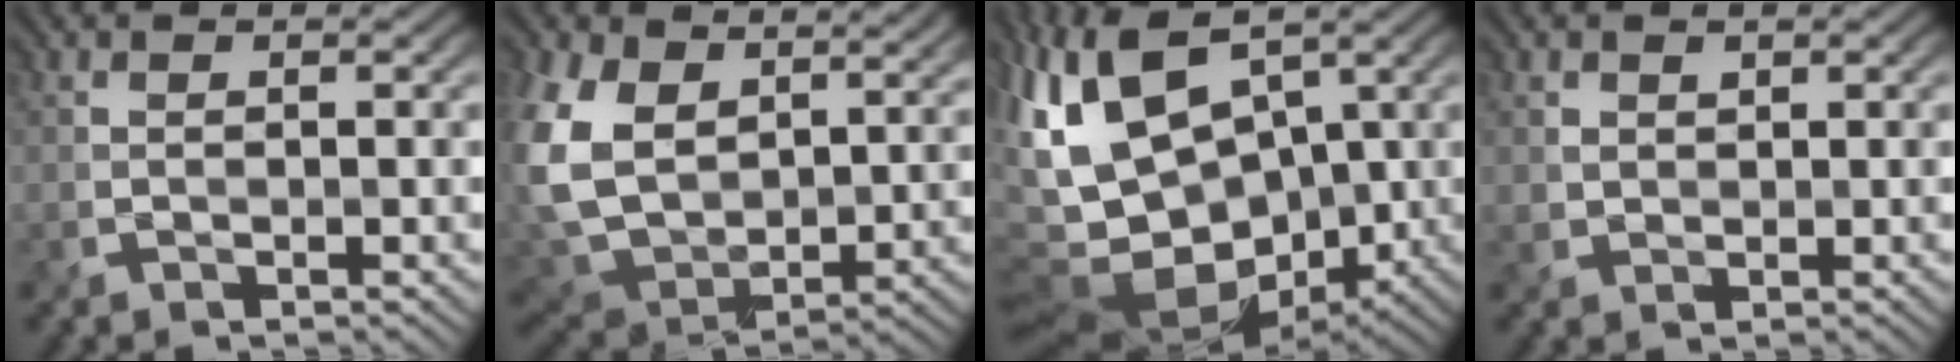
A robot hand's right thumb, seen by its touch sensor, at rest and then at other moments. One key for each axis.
{"total": 14.5, "fx": 6.3, "fy": 8.9, "fz": 9.5, "tx": -0.251, "ty": 0.004, "tz": 0.120}
{"total": 15.7, "fx": 2.2, "fy": 9.2, "fz": 12.4, "tx": -0.270, "ty": -0.011, "tz": 0.056}
{"total": 1.1, "fx": 0.8, "fy": 0.8, "fz": 0.1, "tx": -0.009, "ty": -0.005, "tz": 0.019}